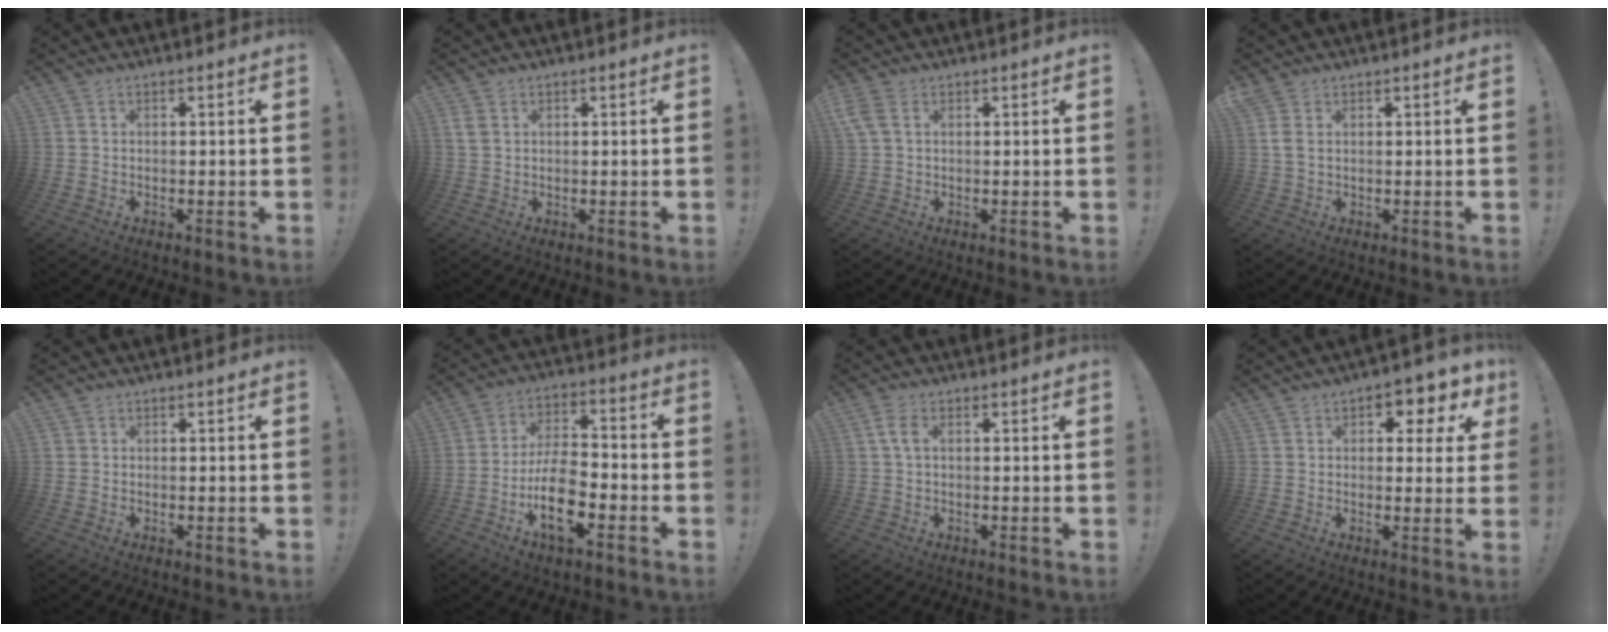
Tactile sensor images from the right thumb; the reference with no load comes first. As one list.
[{"total": 2.7, "force": [1.2, 1.8, 1.7], "torque": [-0.027, -0.001, 0.023]}, {"total": 4.0, "force": [1.5, 2.1, 3.0], "torque": [-0.068, 0.003, 0.031]}, {"total": 3.2, "force": [1.3, 1.8, 2.3], "torque": [-0.048, -0.002, 0.021]}, {"total": 0.5, "force": [0.1, 0.5, 0.1], "torque": [0.000, 0.001, 0.003]}, {"total": 14.4, "force": [-6.5, 6.7, 11.0], "torque": [-0.210, 0.032, -0.107]}, {"total": 3.7, "force": [0.8, 1.8, 3.2], "torque": [-0.071, 0.005, 0.015]}, {"total": 5.6, "force": [2.5, 3.4, 3.7], "torque": [-0.036, -0.015, 0.038]}]